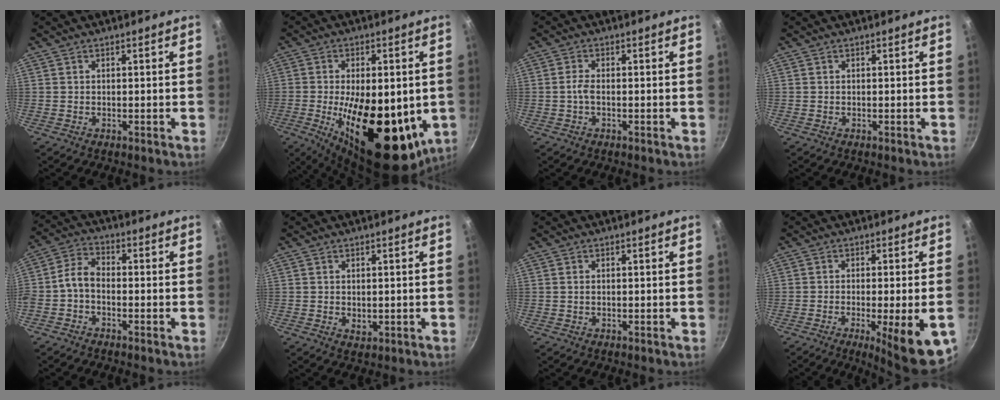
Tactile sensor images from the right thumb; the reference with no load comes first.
{"total": 25.8, "force": [-4.3, 12.4, 22.2], "torque": [-0.310, -0.018, -0.049]}
{"total": 2.1, "force": [-0.4, 0.9, 1.9], "torque": [-0.044, 0.007, -0.013]}
{"total": 0.0}
{"total": 5.0, "force": [-1.8, 3.0, 3.5], "torque": [-0.071, 0.033, -0.046]}
{"total": 1.8, "force": [0.0, 1.3, 1.3], "torque": [-0.020, -0.005, 0.003]}
{"total": 0.6, "force": [0.0, 0.4, 0.4], "torque": [-0.005, 0.002, 0.001]}
{"total": 12.6, "force": [-4.5, 2.4, 11.5], "torque": [-0.148, 0.000, -0.056]}